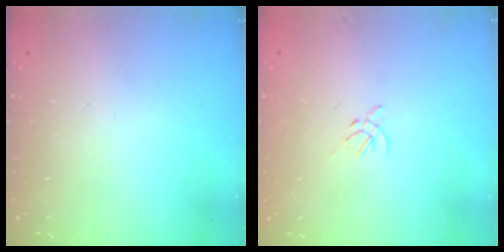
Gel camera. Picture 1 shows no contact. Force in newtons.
{"total": 1.2, "press": 1.1, "slide": 0.5}